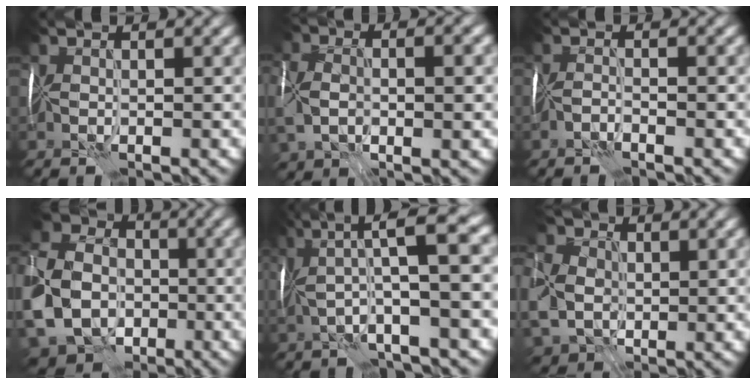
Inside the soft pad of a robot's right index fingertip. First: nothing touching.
{"total": 7.7, "force": [-0.5, 4.7, 6.1], "torque": [-0.136, 0.000, -0.006]}
{"total": 0.9, "force": [-0.7, 0.0, 0.4], "torque": [-0.009, 0.004, -0.022]}
{"total": 13.5, "force": [-3.5, 10.8, 7.2], "torque": [-0.182, -0.018, -0.071]}
{"total": 7.5, "force": [2.1, 1.5, 7.1], "torque": [-0.119, 0.026, 0.030]}
{"total": 7.6, "force": [0.9, 6.2, 4.4], "torque": [-0.121, 0.003, 0.019]}